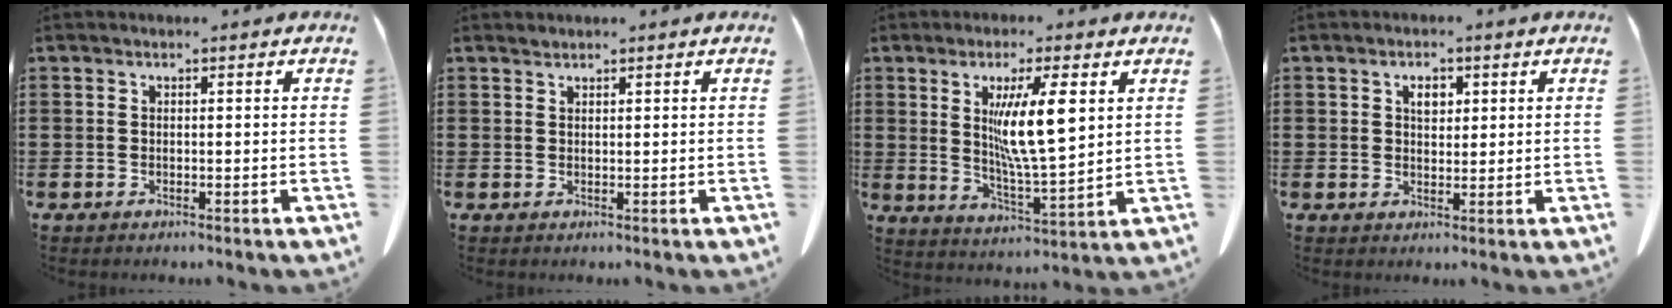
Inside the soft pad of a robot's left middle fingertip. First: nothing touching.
{"total": 0.7, "force": [0.6, 0.0, 0.1], "torque": [-0.004, -0.001, 0.013]}
{"total": 9.5, "force": [3.3, 1.9, 8.7], "torque": [-0.155, -0.007, 0.052]}
{"total": 2.5, "force": [1.0, 1.5, 1.7], "torque": [-0.023, -0.001, 0.015]}